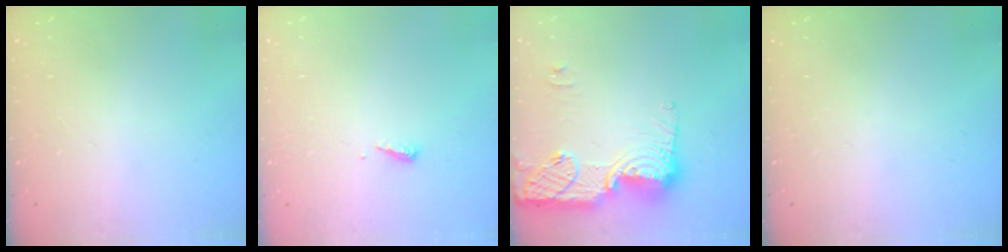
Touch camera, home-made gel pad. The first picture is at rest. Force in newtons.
{"total": 4.8, "press": 4.8, "slide": 0.5}
{"total": 16.5, "press": 16.5, "slide": 1.1}
{"total": 0.0}